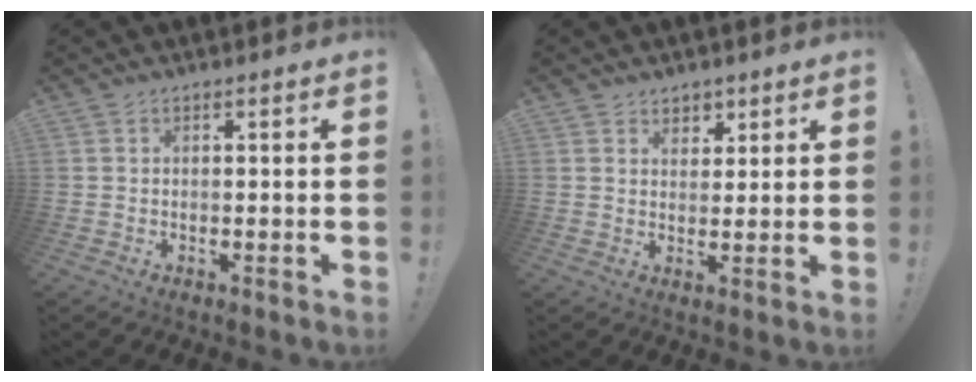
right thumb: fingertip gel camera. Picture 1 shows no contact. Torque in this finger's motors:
{"motor_torque": [-0.18, 0.30, 0.31, 0.15, 0.02]}